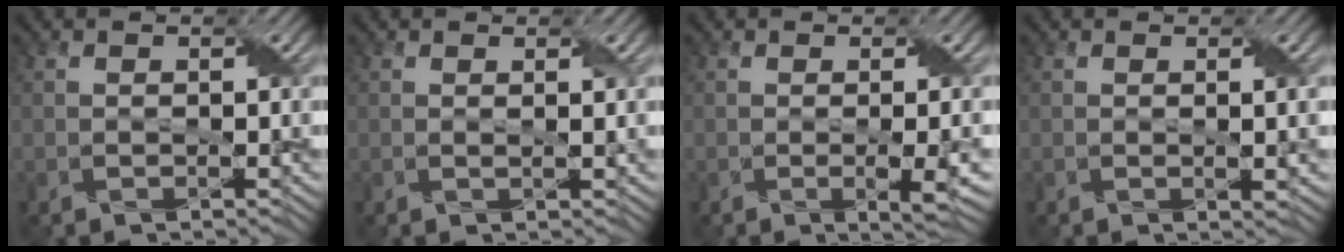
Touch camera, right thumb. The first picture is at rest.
{"total": 0.6, "force": [0.4, -0.1, 0.5], "torque": [-0.012, 0.001, 0.005]}
{"total": 2.8, "force": [-0.3, 0.4, 2.8], "torque": [-0.049, 0.001, -0.004]}
{"total": 1.4, "force": [0.3, 0.1, 1.4], "torque": [-0.024, 0.002, 0.005]}